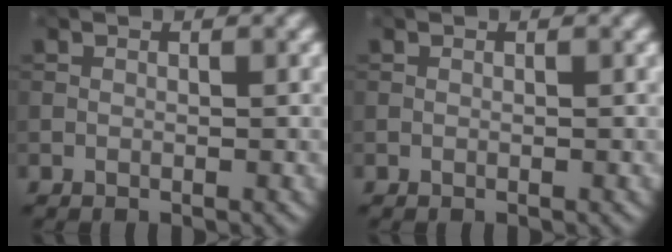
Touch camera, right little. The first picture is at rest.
{"total": 0.0}